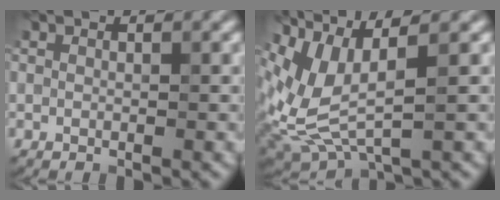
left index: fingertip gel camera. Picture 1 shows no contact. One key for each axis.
{"total": 5.7, "fx": 2.2, "fy": 2.0, "fz": 4.9, "tx": -0.129, "ty": -0.013, "tz": 0.058}